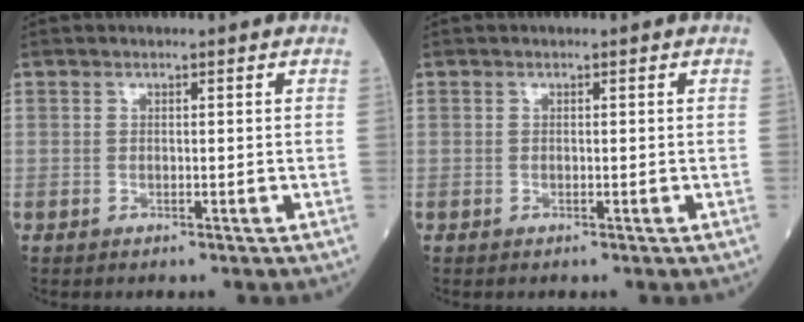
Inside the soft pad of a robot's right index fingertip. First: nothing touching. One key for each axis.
{"total": 0.0}